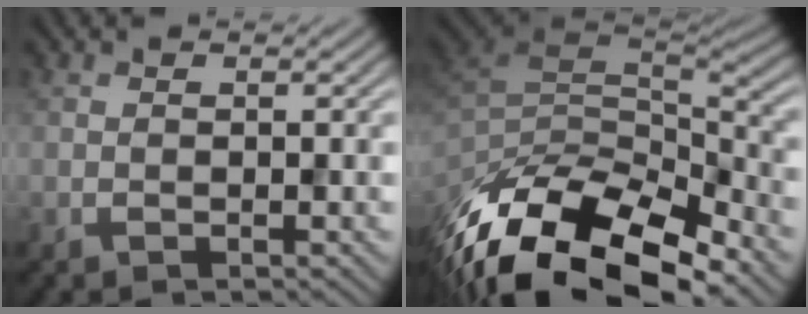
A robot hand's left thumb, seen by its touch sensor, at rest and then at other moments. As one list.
[{"total": 16.3, "force": [-10.2, 7.4, 10.4], "torque": [-0.251, -0.040, -0.152]}]